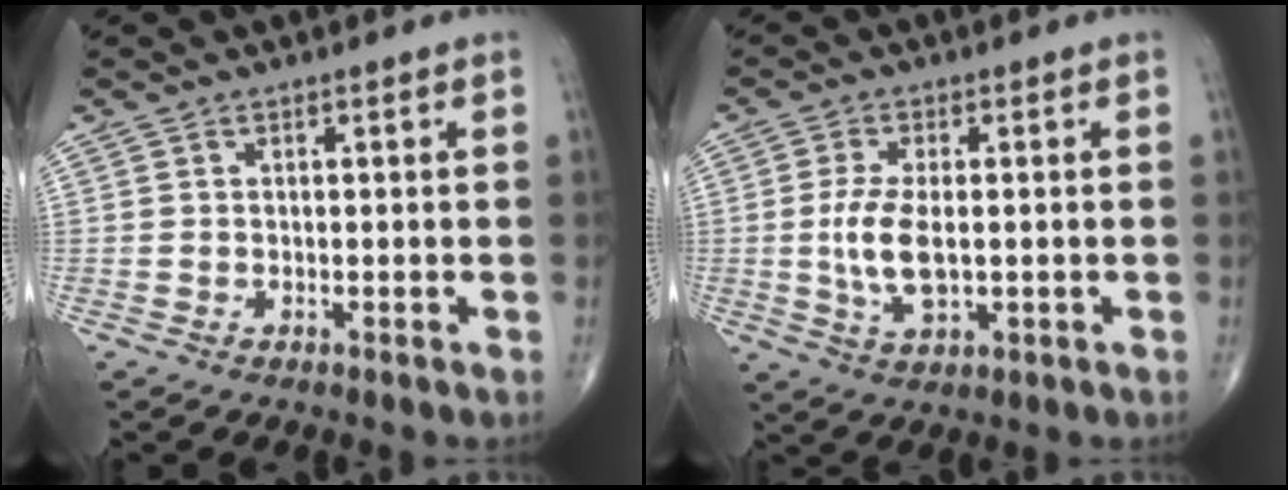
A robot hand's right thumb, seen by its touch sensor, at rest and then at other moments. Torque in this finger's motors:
{"motor_torque": [1.24, 2.81, 0.59, 0.45, 0.32]}